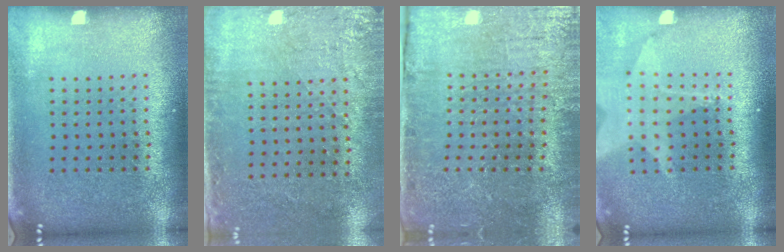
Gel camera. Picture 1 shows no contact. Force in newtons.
{"total": 2.8, "press": 2.3, "slide": 1.6}
{"total": 3.9, "press": 3.9, "slide": 0.5}
{"total": 2.0, "press": 1.5, "slide": 1.3}